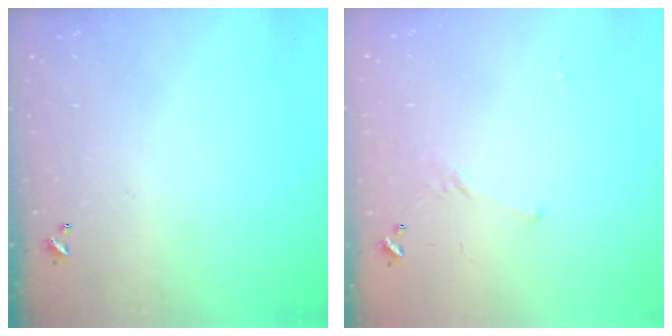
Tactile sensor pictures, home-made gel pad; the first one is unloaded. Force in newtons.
{"total": 4.7, "press": 4.6, "slide": 0.9}